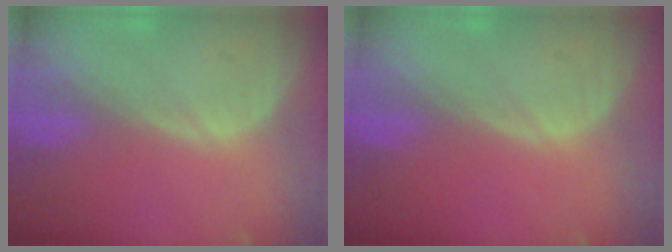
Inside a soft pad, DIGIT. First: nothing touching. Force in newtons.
{"total": 0.0}